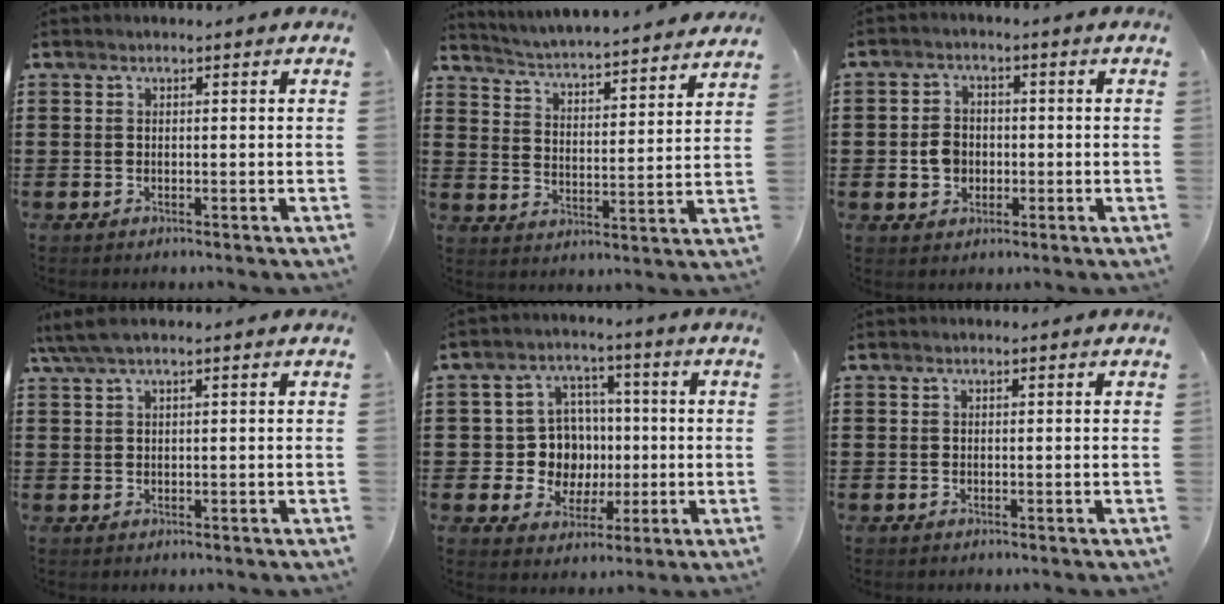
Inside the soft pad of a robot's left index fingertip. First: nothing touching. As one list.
[{"total": 3.8, "force": [3.7, -0.8, 0.4], "torque": [-0.029, -0.040, 0.056]}, {"total": 3.7, "force": [-0.6, 3.0, 2.0], "torque": [-0.045, 0.006, -0.014]}, {"total": 2.6, "force": [1.3, 0.1, 2.3], "torque": [-0.052, -0.003, 0.021]}, {"total": 8.5, "force": [0.2, 8.0, 3.0], "torque": [-0.072, 0.016, 0.013]}, {"total": 0.0}]